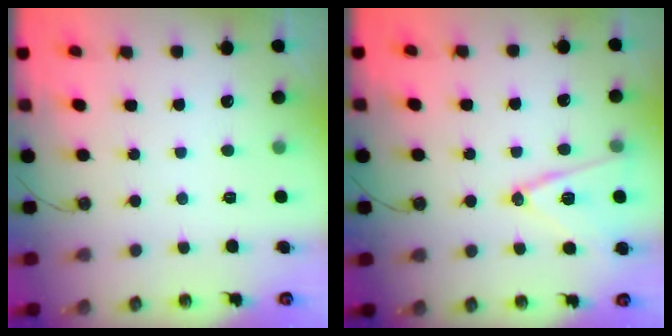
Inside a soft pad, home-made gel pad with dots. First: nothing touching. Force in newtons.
{"total": 13.0, "press": 12.4, "slide": 3.8}